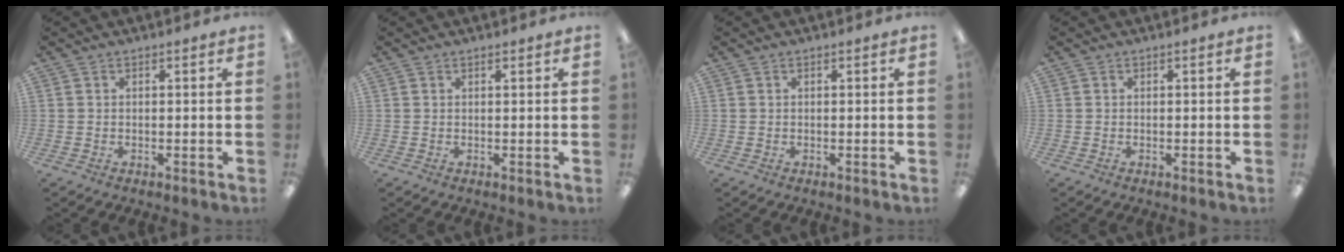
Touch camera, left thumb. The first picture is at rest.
{"total": 0.6, "force": [0.5, 0.1, 0.2], "torque": [-0.006, 0.000, 0.009]}
{"total": 0.0}
{"total": 0.0}